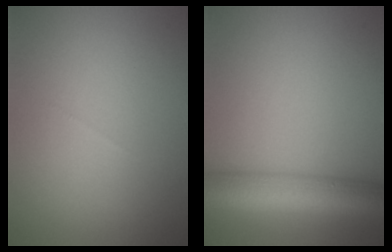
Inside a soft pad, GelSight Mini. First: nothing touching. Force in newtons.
{"total": 7.0, "press": 6.9, "slide": 0.4}